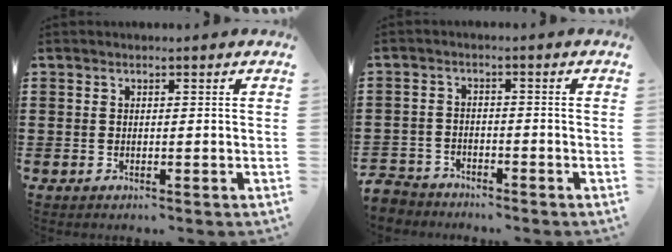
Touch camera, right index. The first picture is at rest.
{"total": 3.0, "force": [-2.9, 0.7, -0.2], "torque": [-0.013, -0.005, -0.067]}